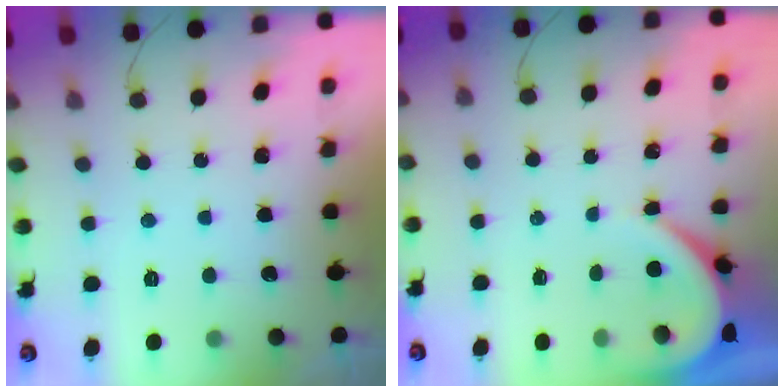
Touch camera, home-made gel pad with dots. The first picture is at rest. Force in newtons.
{"total": 3.9, "press": 3.8, "slide": 0.4}